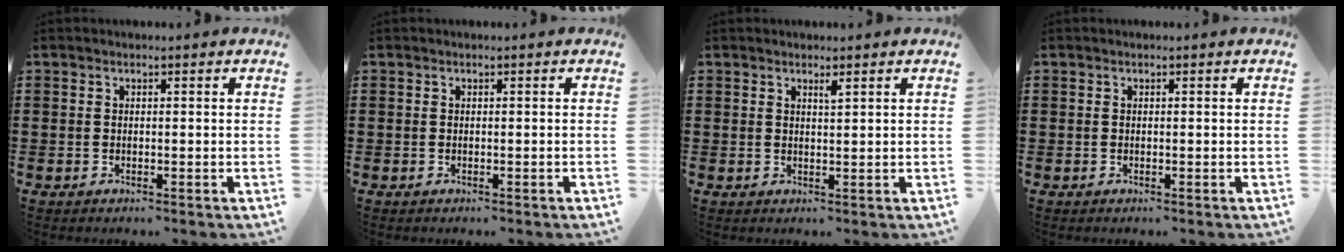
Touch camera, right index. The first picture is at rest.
{"total": 0.0}
{"total": 1.2, "force": [1.0, 0.1, 0.7], "torque": [-0.007, -0.005, 0.016]}
{"total": 0.0}